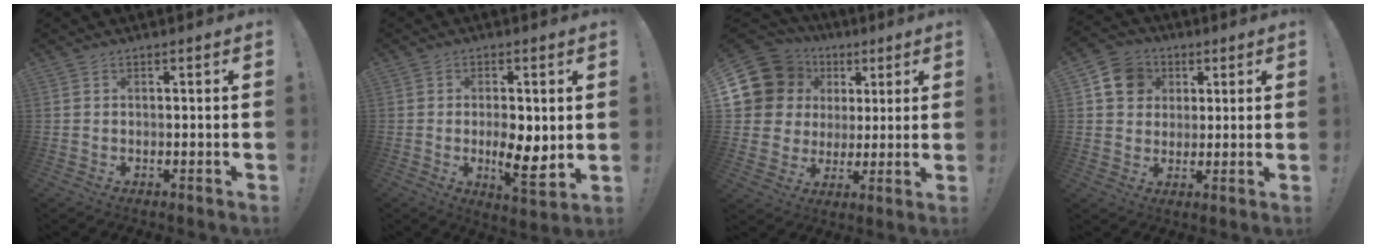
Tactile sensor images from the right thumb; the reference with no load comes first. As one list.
[{"total": 8.6, "force": [-0.7, 3.4, 7.8], "torque": [-0.117, -0.010, -0.010]}, {"total": 15.1, "force": [5.8, 12.6, 5.9], "torque": [-0.097, -0.021, 0.135]}, {"total": 10.5, "force": [3.4, 9.3, 3.6], "torque": [-0.043, -0.008, 0.069]}]